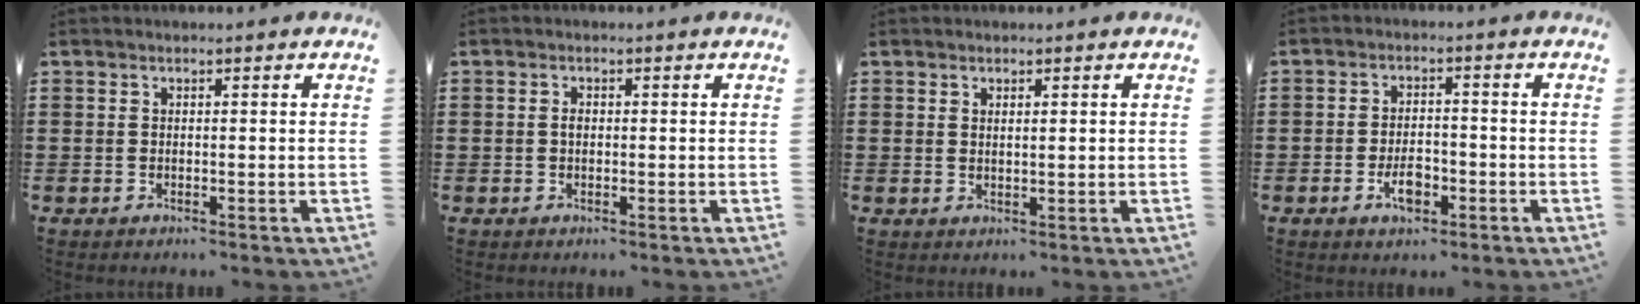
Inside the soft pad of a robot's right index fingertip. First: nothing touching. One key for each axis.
{"total": 1.1, "fx": 0.0, "fy": 0.6, "fz": 0.9, "tx": -0.020, "ty": 0.002, "tz": -0.001}
{"total": 0.8, "fx": 0.6, "fy": 0.2, "fz": 0.5, "tx": -0.011, "ty": 0.001, "tz": 0.010}
{"total": 4.1, "fx": -1.9, "fy": 2.0, "fz": 3.0, "tx": -0.051, "ty": -0.002, "tz": -0.038}